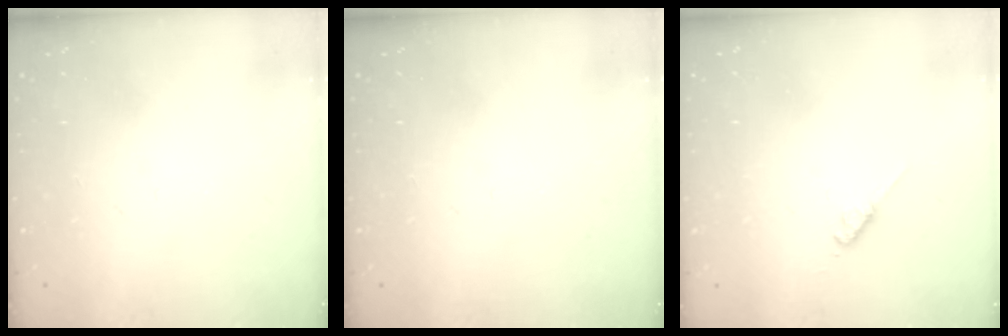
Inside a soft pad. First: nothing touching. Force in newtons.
{"total": 0.0}
{"total": 2.8, "press": 2.8, "slide": 0.5}